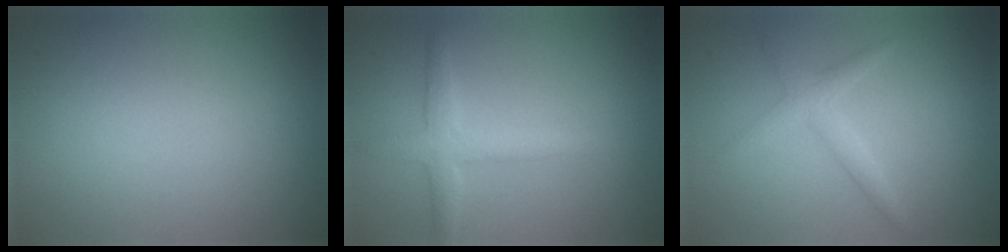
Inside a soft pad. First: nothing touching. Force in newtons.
{"total": 2.7, "press": 2.7, "slide": 0.0}
{"total": 1.4, "press": 1.4, "slide": 0.0}